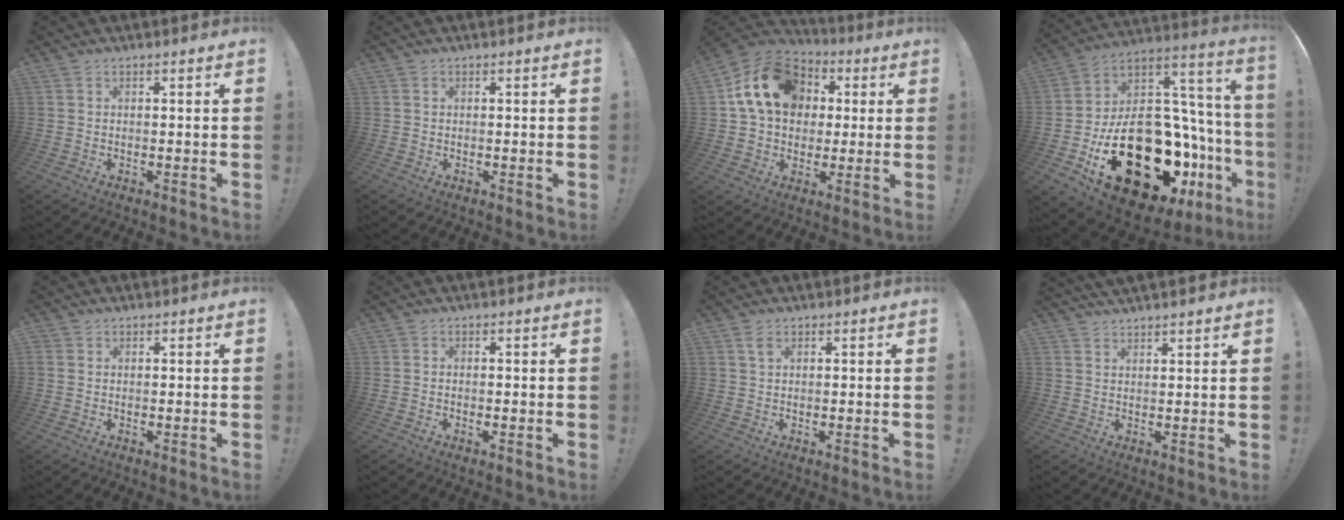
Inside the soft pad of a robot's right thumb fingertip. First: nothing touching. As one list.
[{"total": 0.7, "force": [0.6, -0.4, -0.1], "torque": [0.003, -0.002, 0.011]}, {"total": 18.7, "force": [5.3, 14.5, 10.6], "torque": [-0.164, 0.001, 0.105]}, {"total": 34.6, "force": [-13.4, 20.0, 24.8], "torque": [-0.352, 0.021, -0.158]}, {"total": 0.8, "force": [0.3, 0.7, 0.2], "torque": [-0.006, 0.004, 0.007]}, {"total": 0.6, "force": [-0.4, 0.3, 0.3], "torque": [-0.011, 0.003, -0.005]}, {"total": 2.1, "force": [1.6, 0.4, 1.3], "torque": [-0.021, -0.003, 0.027]}, {"total": 2.6, "force": [2.5, 0.0, 0.4], "torque": [-0.002, -0.017, 0.046]}]